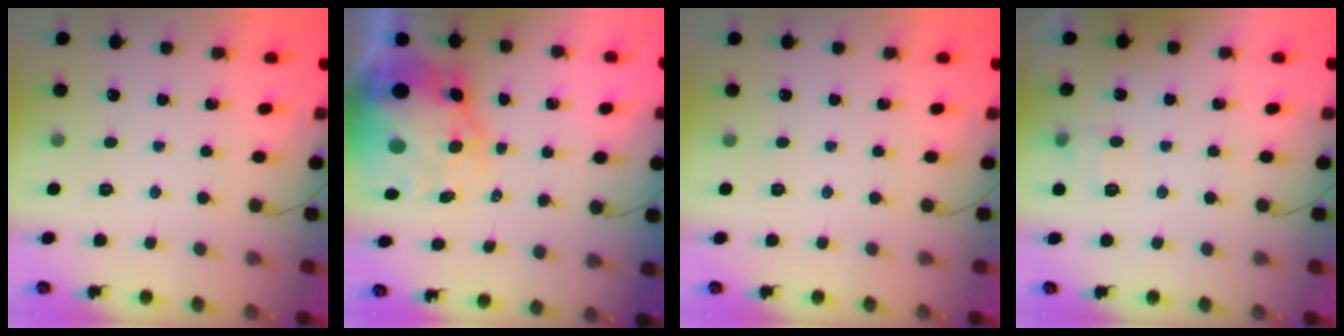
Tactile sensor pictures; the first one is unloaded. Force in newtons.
{"total": 16.3, "press": 15.8, "slide": 3.8}
{"total": 0.0}
{"total": 6.1, "press": 5.9, "slide": 1.8}